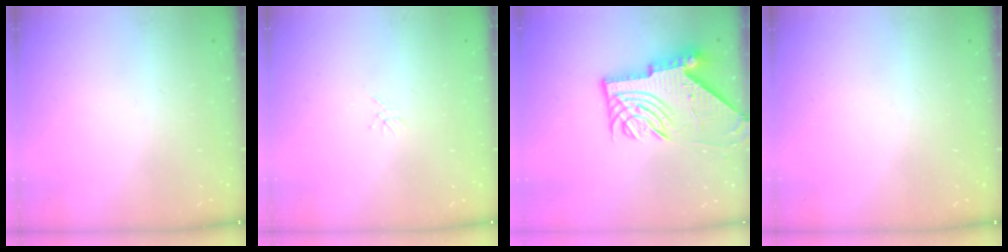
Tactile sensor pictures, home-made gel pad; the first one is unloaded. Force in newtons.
{"total": 0.0}
{"total": 11.4, "press": 11.3, "slide": 1.6}
{"total": 0.0}